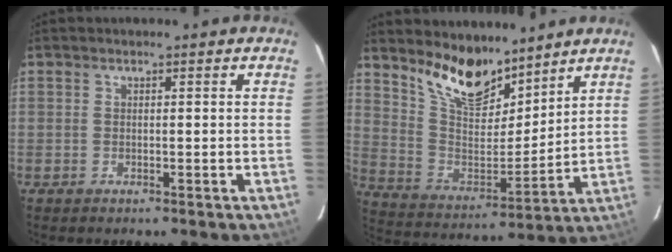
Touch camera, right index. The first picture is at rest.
{"total": 14.3, "force": [11.1, 5.8, 6.7], "torque": [-0.135, 0.000, 0.214]}